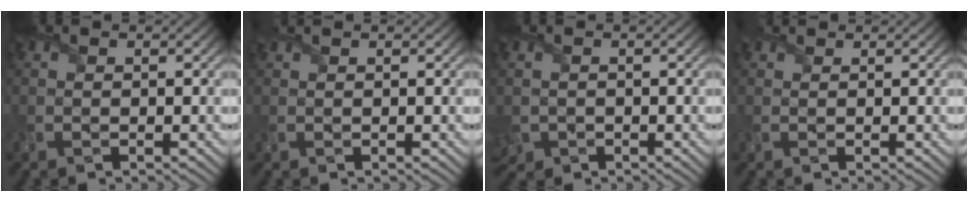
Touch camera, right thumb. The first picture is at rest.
{"total": 0.6, "force": [0.6, 0.0, 0.2], "torque": [-0.008, 0.006, 0.014]}
{"total": 2.5, "force": [-1.0, 2.2, 0.7], "torque": [-0.027, -0.018, -0.023]}
{"total": 0.9, "force": [0.8, 0.2, 0.1], "torque": [-0.007, 0.004, 0.019]}